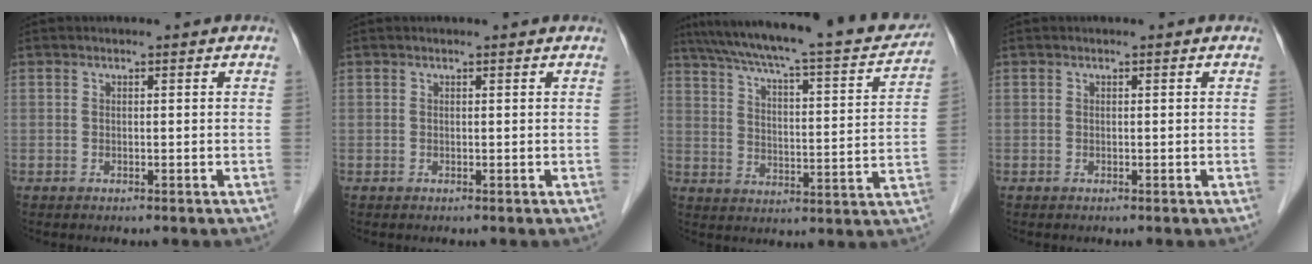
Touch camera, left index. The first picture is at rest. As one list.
[{"total": 0.6, "force": [0.6, 0.0, 0.2], "torque": [-0.005, 0.002, 0.007]}, {"total": 24.1, "force": [20.8, 3.1, 11.7], "torque": [-0.190, -0.010, 0.278]}, {"total": 0.0}]